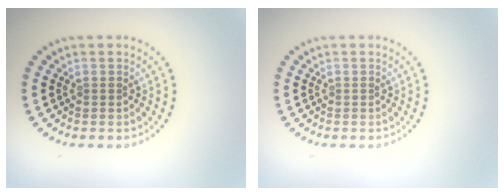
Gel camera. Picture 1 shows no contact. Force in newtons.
{"total": 0.0}